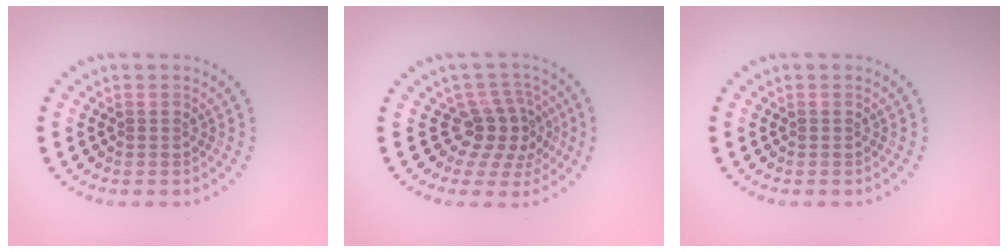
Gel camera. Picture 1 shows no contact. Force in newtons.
{"total": 3.5, "press": 2.8, "slide": 2.1}
{"total": 0.0}